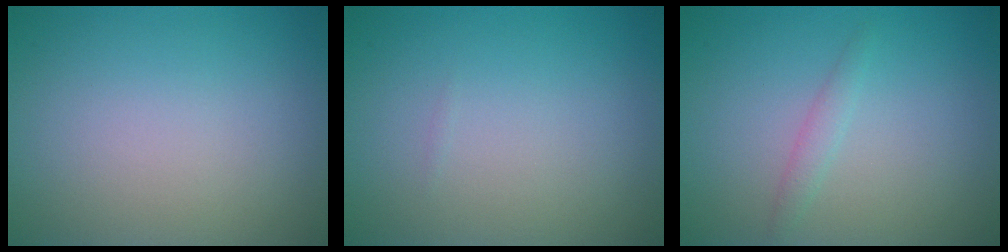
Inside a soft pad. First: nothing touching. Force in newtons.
{"total": 0.0}
{"total": 1.1, "press": 1.1, "slide": 0.0}